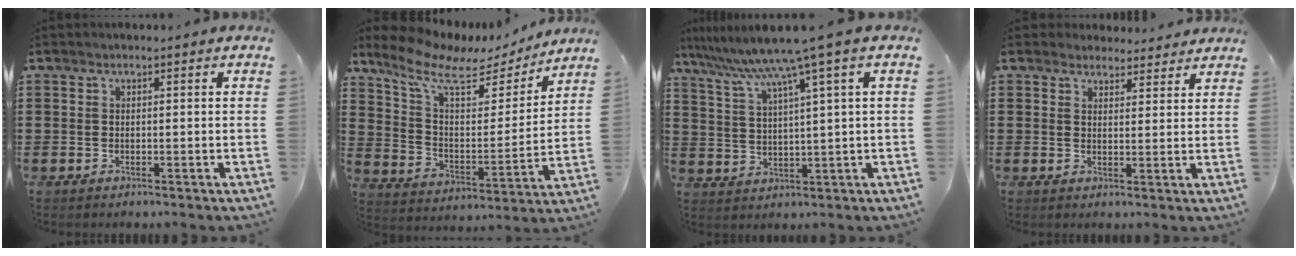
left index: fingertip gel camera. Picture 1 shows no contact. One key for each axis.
{"total": 9.2, "fx": 6.9, "fy": 3.2, "fz": 5.2, "tx": -0.134, "ty": -0.033, "tz": 0.116}
{"total": 7.8, "fx": 5.3, "fy": -1.0, "fz": 5.6, "tx": -0.128, "ty": -0.036, "tz": 0.085}
{"total": 3.4, "fx": 3.2, "fy": 1.3, "fz": 0.0, "tx": -0.003, "ty": -0.006, "tz": 0.059}